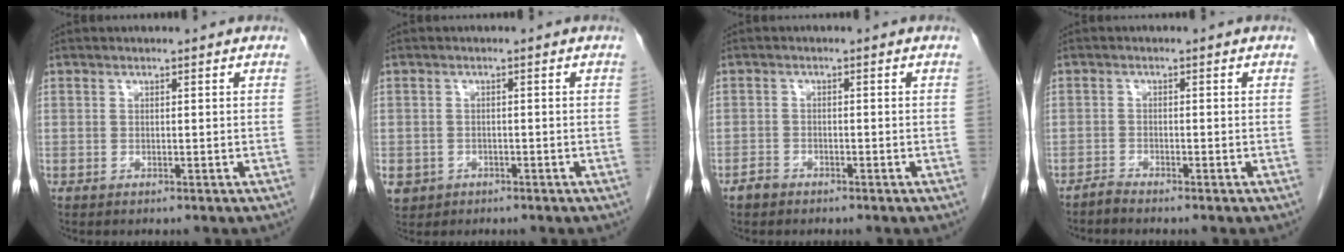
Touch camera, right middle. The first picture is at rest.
{"total": 4.1, "force": [-2.0, 3.5, 0.7], "torque": [-0.015, 0.005, -0.029]}
{"total": 1.4, "force": [-1.2, 0.7, 0.3], "torque": [-0.010, 0.003, -0.021]}
{"total": 1.1, "force": [-1.1, -0.3, -0.1], "torque": [0.002, -0.003, -0.022]}